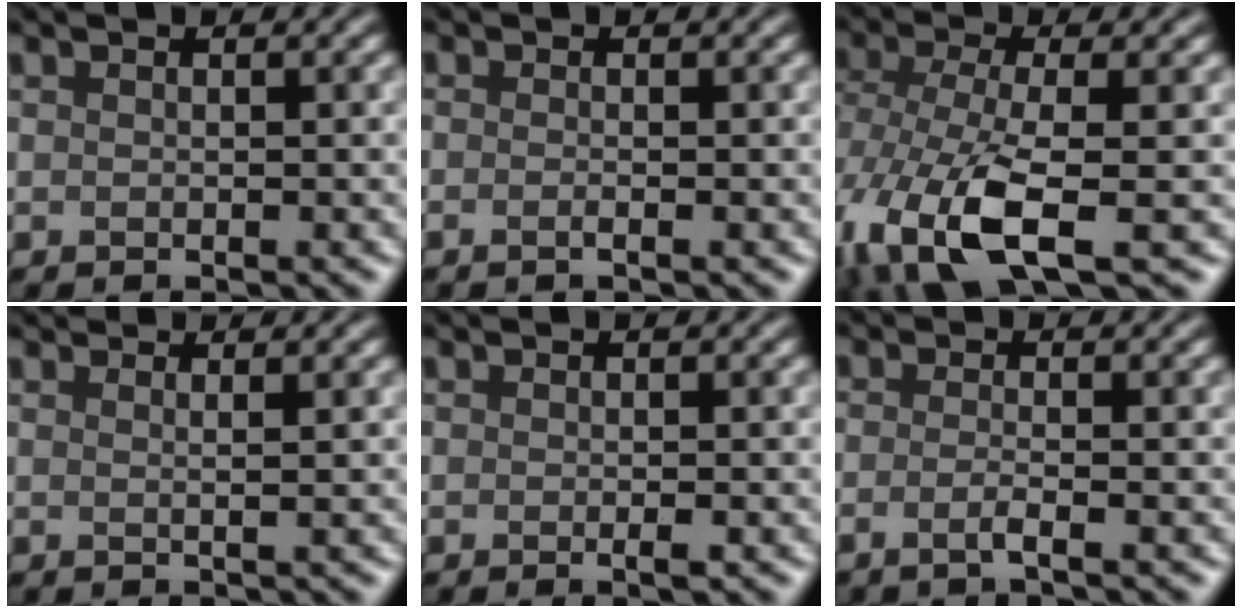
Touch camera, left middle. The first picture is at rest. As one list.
[{"total": 1.0, "force": [-0.2, 0.4, 0.9], "torque": [-0.011, -0.009, -0.013]}, {"total": 9.1, "force": [-3.2, 4.1, 7.4], "torque": [-0.177, -0.015, -0.064]}, {"total": 2.0, "force": [1.3, 0.8, 1.3], "torque": [-0.010, -0.003, -0.010]}, {"total": 0.8, "force": [-0.2, 0.1, 0.8], "torque": [-0.015, -0.004, -0.003]}, {"total": 1.8, "force": [-0.6, 0.4, 1.6], "torque": [-0.028, -0.001, -0.021]}]